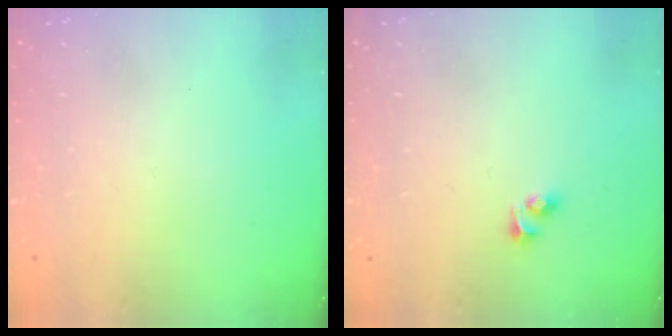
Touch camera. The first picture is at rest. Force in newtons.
{"total": 2.7, "press": 2.4, "slide": 1.1}